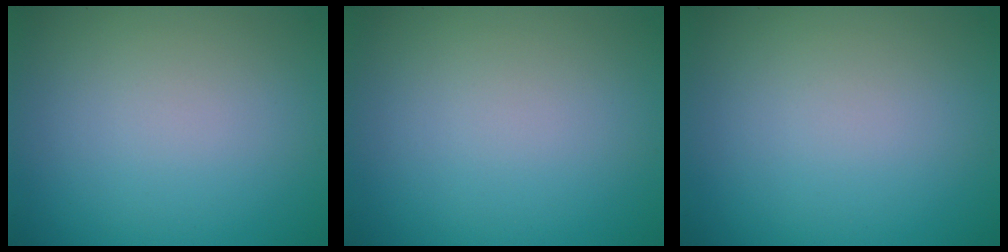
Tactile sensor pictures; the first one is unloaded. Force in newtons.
{"total": 0.0}
{"total": 0.0}